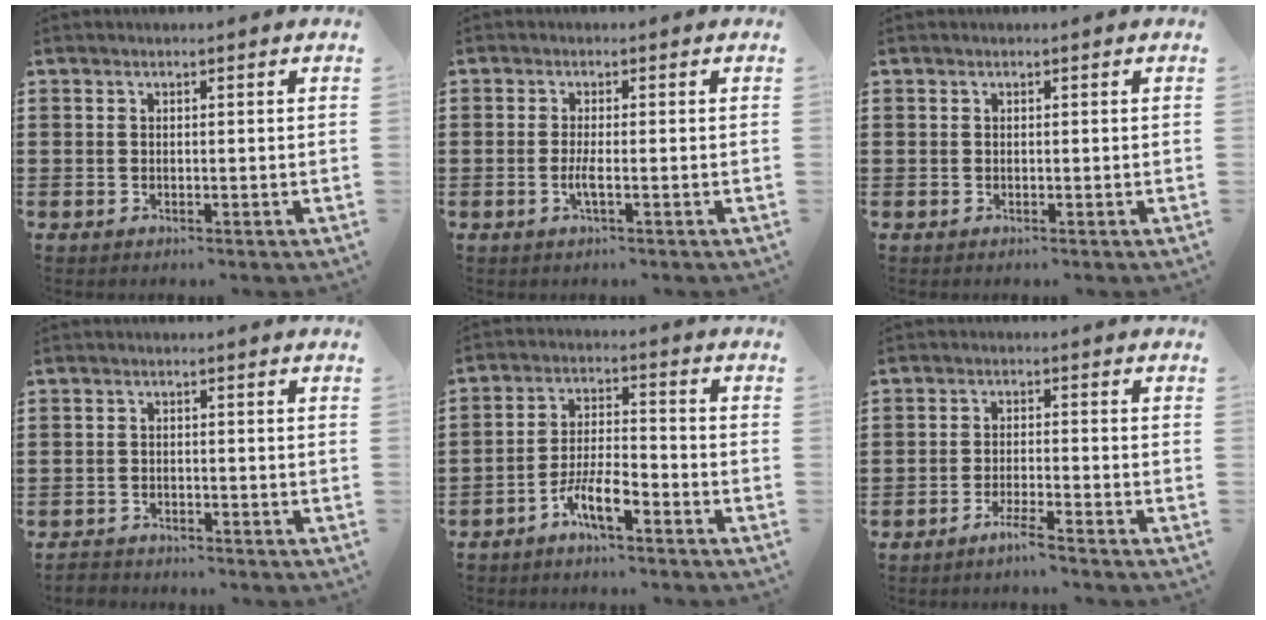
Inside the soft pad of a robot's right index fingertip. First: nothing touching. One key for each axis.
{"total": 2.4, "fx": -0.8, "fy": 0.1, "fz": 2.3, "tx": -0.047, "ty": -0.007, "tz": -0.017}
{"total": 0.0}
{"total": 1.6, "fx": -1.6, "fy": 0.3, "fz": -0.2, "tx": -0.002, "ty": 0.003, "tz": -0.036}
{"total": 6.0, "fx": -4.1, "fy": 1.4, "fz": 4.2, "tx": -0.097, "ty": 0.000, "tz": -0.083}
{"total": 2.9, "fx": -2.5, "fy": -0.3, "fz": 1.3, "tx": -0.029, "ty": -0.001, "tz": -0.049}